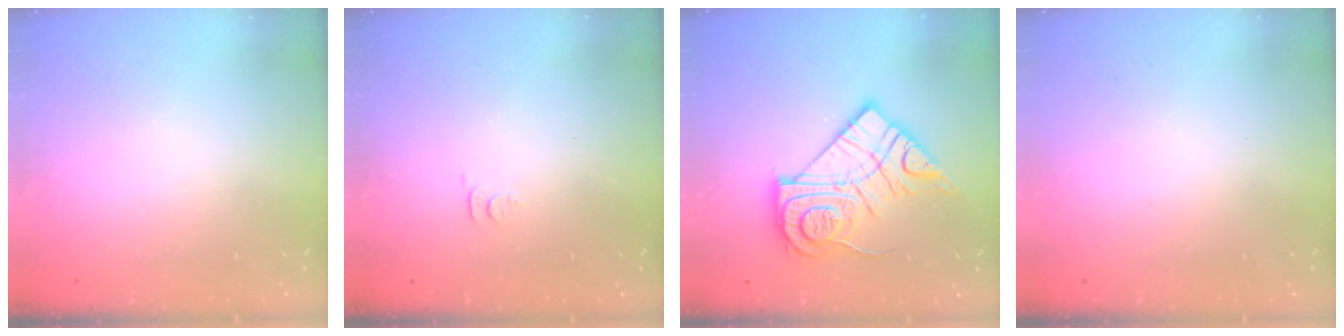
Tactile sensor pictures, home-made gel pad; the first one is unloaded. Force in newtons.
{"total": 3.6, "press": 3.6, "slide": 0.4}
{"total": 18.2, "press": 18.1, "slide": 1.2}
{"total": 1.8, "press": 1.8, "slide": 0.2}